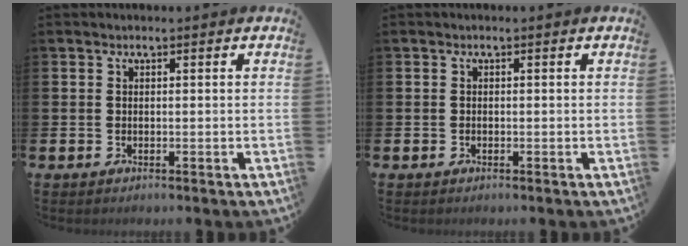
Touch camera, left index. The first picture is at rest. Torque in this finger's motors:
{"motor_torque": [-0.09, 0.26, -0.06, -0.01]}